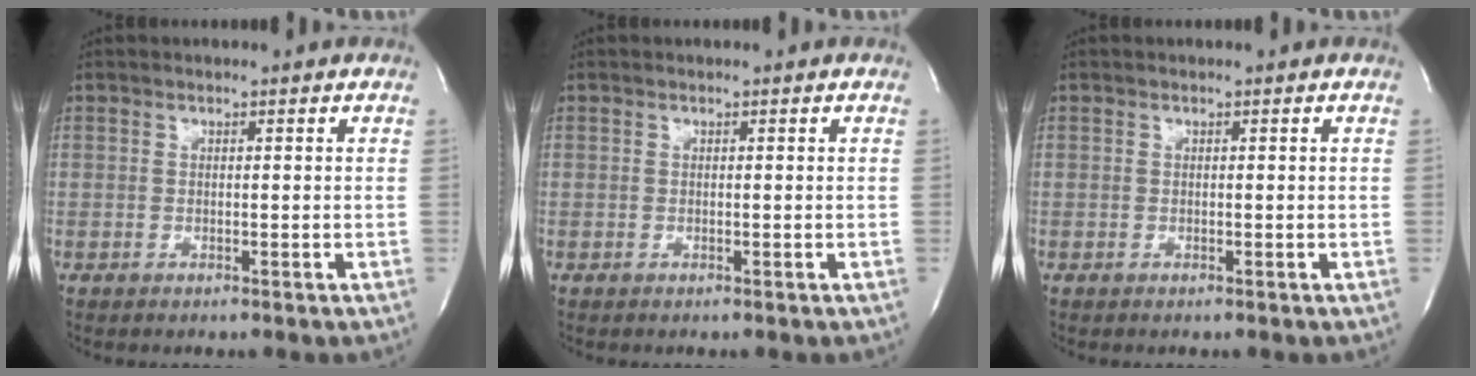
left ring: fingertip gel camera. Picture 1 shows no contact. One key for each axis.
{"total": 0.0}
{"total": 0.0}